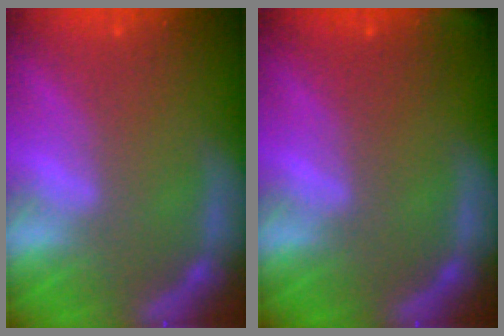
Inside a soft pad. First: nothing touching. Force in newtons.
{"total": 1.9}